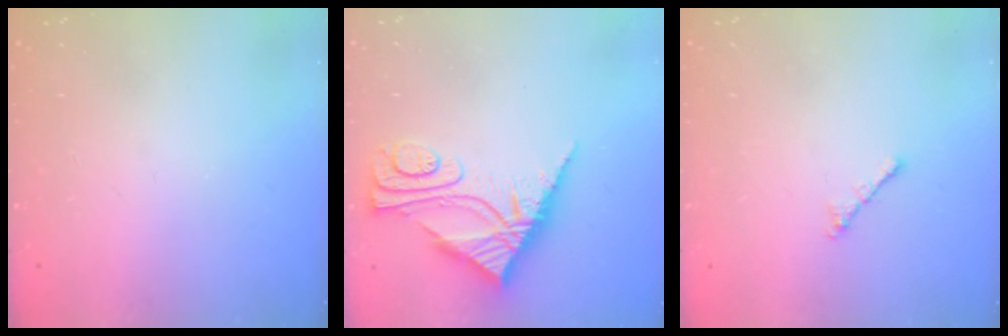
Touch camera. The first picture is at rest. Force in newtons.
{"total": 8.8, "press": 8.8, "slide": 0.7}
{"total": 1.0, "press": 0.9, "slide": 0.4}